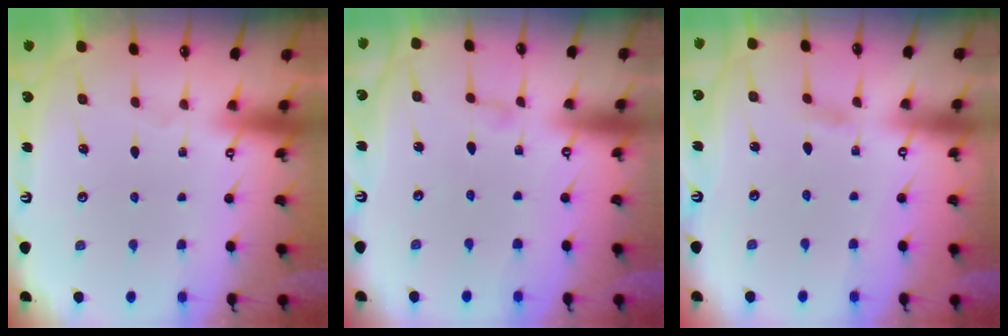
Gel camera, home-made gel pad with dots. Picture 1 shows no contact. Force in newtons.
{"total": 3.1, "press": 3.0, "slide": 0.3}
{"total": 2.6, "press": 2.6, "slide": 0.3}